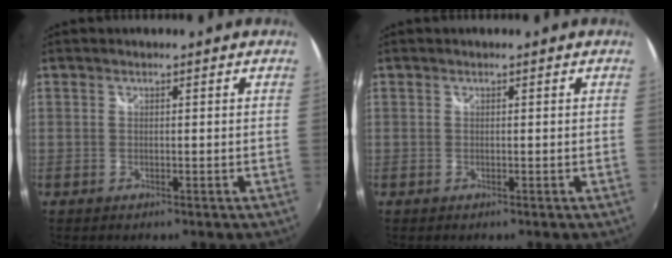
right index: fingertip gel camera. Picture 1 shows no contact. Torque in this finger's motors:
{"motor_torque": [0.01, 0.01, 0.01, 0.01]}